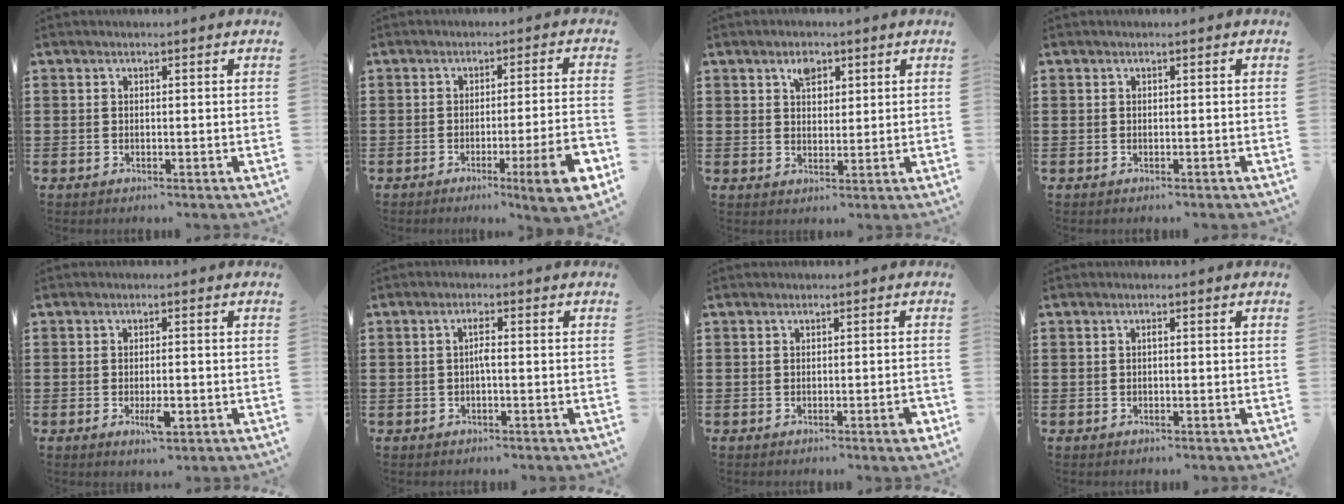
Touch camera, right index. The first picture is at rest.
{"total": 8.6, "force": [-3.8, 0.4, 7.7], "torque": [-0.124, -0.010, -0.065]}
{"total": 3.0, "force": [1.8, 1.8, 1.6], "torque": [-0.030, 0.001, 0.032]}
{"total": 0.0}
{"total": 3.6, "force": [-1.1, 1.2, 3.3], "torque": [-0.060, -0.001, -0.020]}
{"total": 2.0, "force": [-0.3, 0.2, 2.0], "torque": [-0.039, 0.002, -0.008]}
{"total": 2.1, "force": [-0.9, 0.2, 1.9], "torque": [-0.030, -0.004, -0.013]}
{"total": 0.5, "force": [-0.1, 0.1, 0.5], "torque": [-0.010, -0.003, -0.001]}